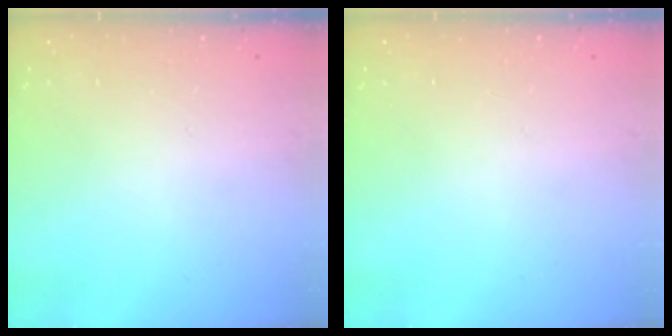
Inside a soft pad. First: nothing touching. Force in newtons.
{"total": 0.0}